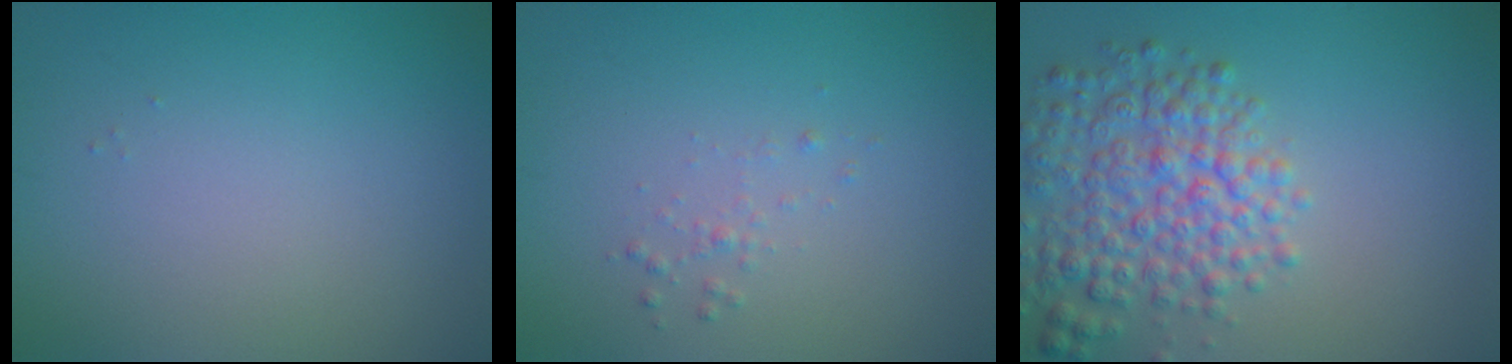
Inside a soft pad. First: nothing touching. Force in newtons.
{"total": 0.7, "press": 0.7, "slide": 0.1}
{"total": 5.8, "press": 5.8, "slide": 0.3}